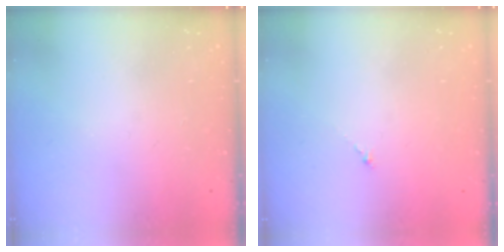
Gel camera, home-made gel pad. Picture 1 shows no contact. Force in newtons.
{"total": 0.0}